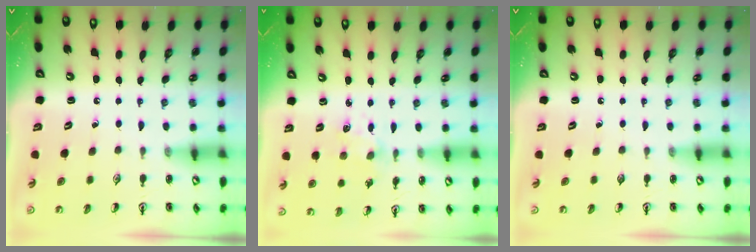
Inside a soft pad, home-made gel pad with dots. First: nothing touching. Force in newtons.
{"total": 1.8, "press": 1.8, "slide": 0.4}
{"total": 0.0}